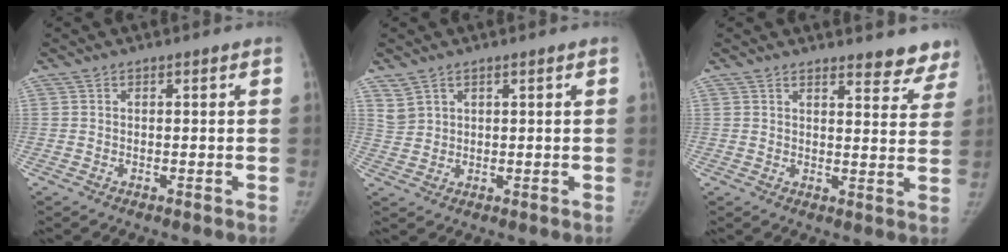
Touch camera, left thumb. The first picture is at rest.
{"total": 2.5, "force": [1.9, 1.6, 0.4], "torque": [0.002, -0.010, 0.042]}
{"total": 8.8, "force": [8.1, 2.6, 2.1], "torque": [0.020, -0.047, 0.073]}